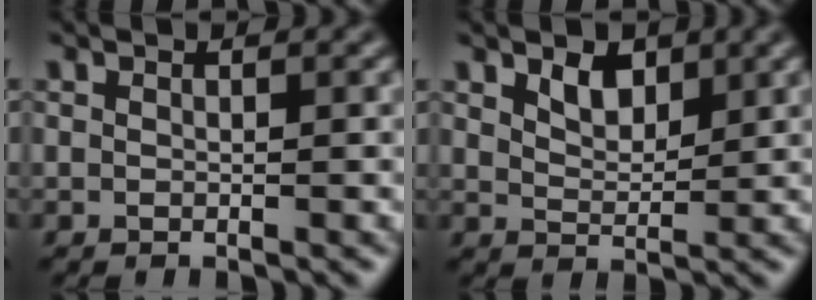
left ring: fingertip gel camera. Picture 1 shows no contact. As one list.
[{"total": 2.4, "force": [1.5, 1.3, 1.3], "torque": [-0.027, -0.002, 0.028]}]